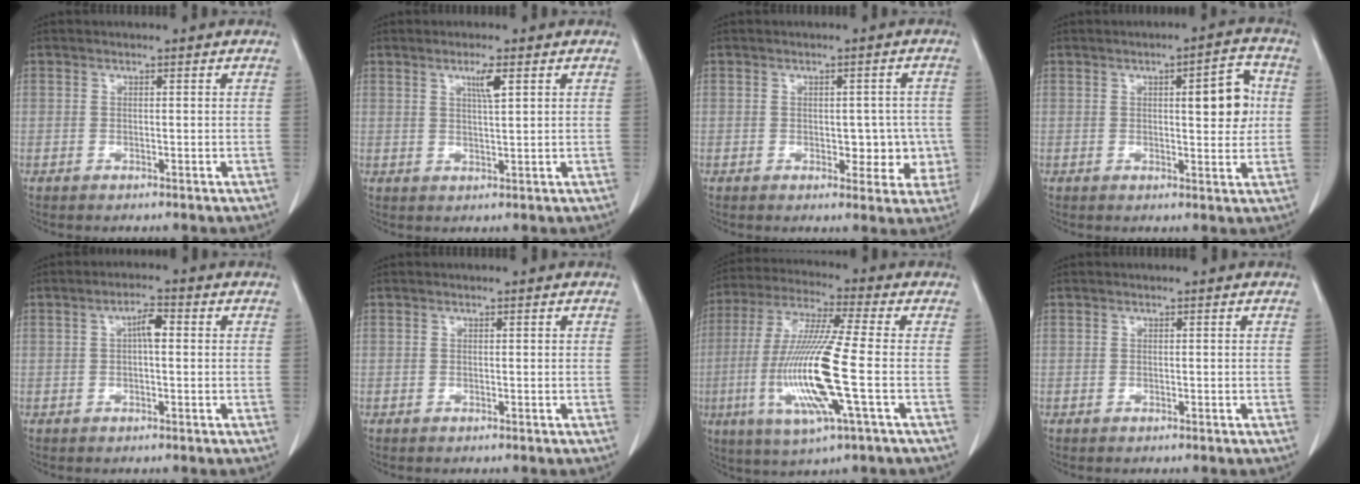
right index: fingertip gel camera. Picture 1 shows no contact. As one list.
[{"total": 3.0, "force": [1.4, 0.0, 2.6], "torque": [-0.048, -0.003, 0.026]}, {"total": 5.5, "force": [-0.6, 3.3, 4.3], "torque": [-0.035, 0.011, -0.001]}, {"total": 7.2, "force": [1.2, 1.9, 6.8], "torque": [-0.089, 0.010, 0.016]}, {"total": 3.1, "force": [0.5, 0.8, 2.9], "torque": [-0.051, 0.010, 0.006]}, {"total": 0.0}, {"total": 15.8, "force": [-3.3, 0.3, 15.5], "torque": [-0.324, -0.015, -0.067]}, {"total": 0.0}]